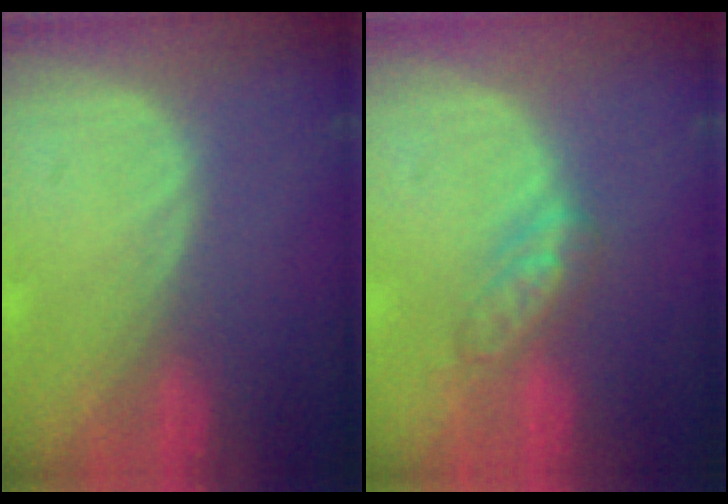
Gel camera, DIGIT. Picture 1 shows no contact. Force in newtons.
{"total": 4.6, "press": 4.5, "slide": 1.0}